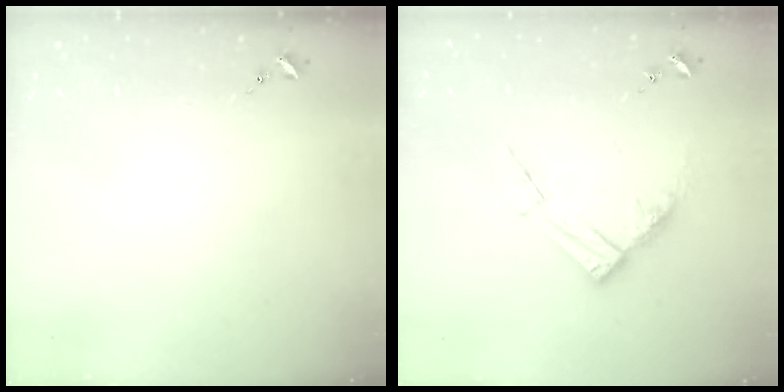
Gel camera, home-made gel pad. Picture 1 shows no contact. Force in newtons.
{"total": 10.3, "press": 10.2, "slide": 1.0}